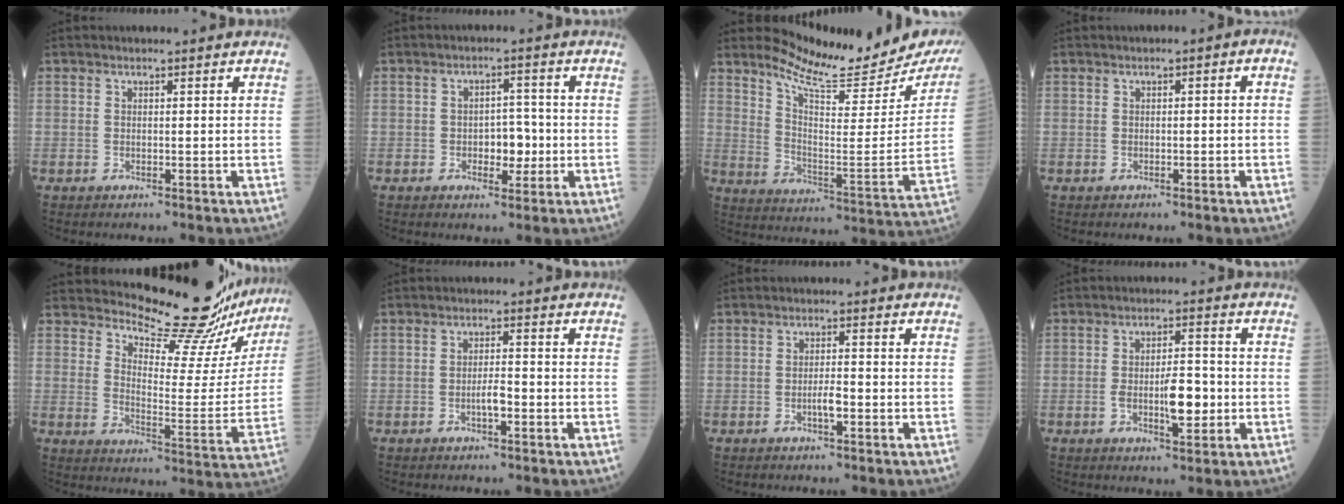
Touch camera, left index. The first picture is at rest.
{"total": 4.1, "force": [-1.1, 2.4, 3.1], "torque": [-0.038, 0.003, -0.016]}
{"total": 18.6, "force": [17.5, 1.0, 6.2], "torque": [-0.103, -0.112, 0.234]}
{"total": 1.3, "force": [-0.3, 0.5, 1.2], "torque": [-0.013, 0.006, -0.007]}
{"total": 18.4, "force": [17.7, 1.6, 4.8], "torque": [-0.065, -0.113, 0.213]}
{"total": 2.3, "force": [-1.2, 0.4, 1.9], "torque": [-0.031, -0.001, -0.022]}
{"total": 2.1, "force": [-1.0, 0.4, 1.8], "torque": [-0.031, -0.002, -0.019]}
{"total": 6.1, "force": [-1.5, 1.9, 5.7], "torque": [-0.095, -0.002, -0.025]}